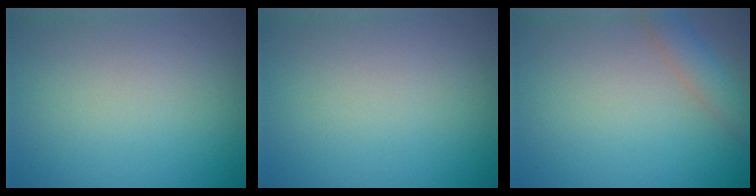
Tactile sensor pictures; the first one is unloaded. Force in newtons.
{"total": 0.0}
{"total": 2.3, "press": 2.3, "slide": 0.1}